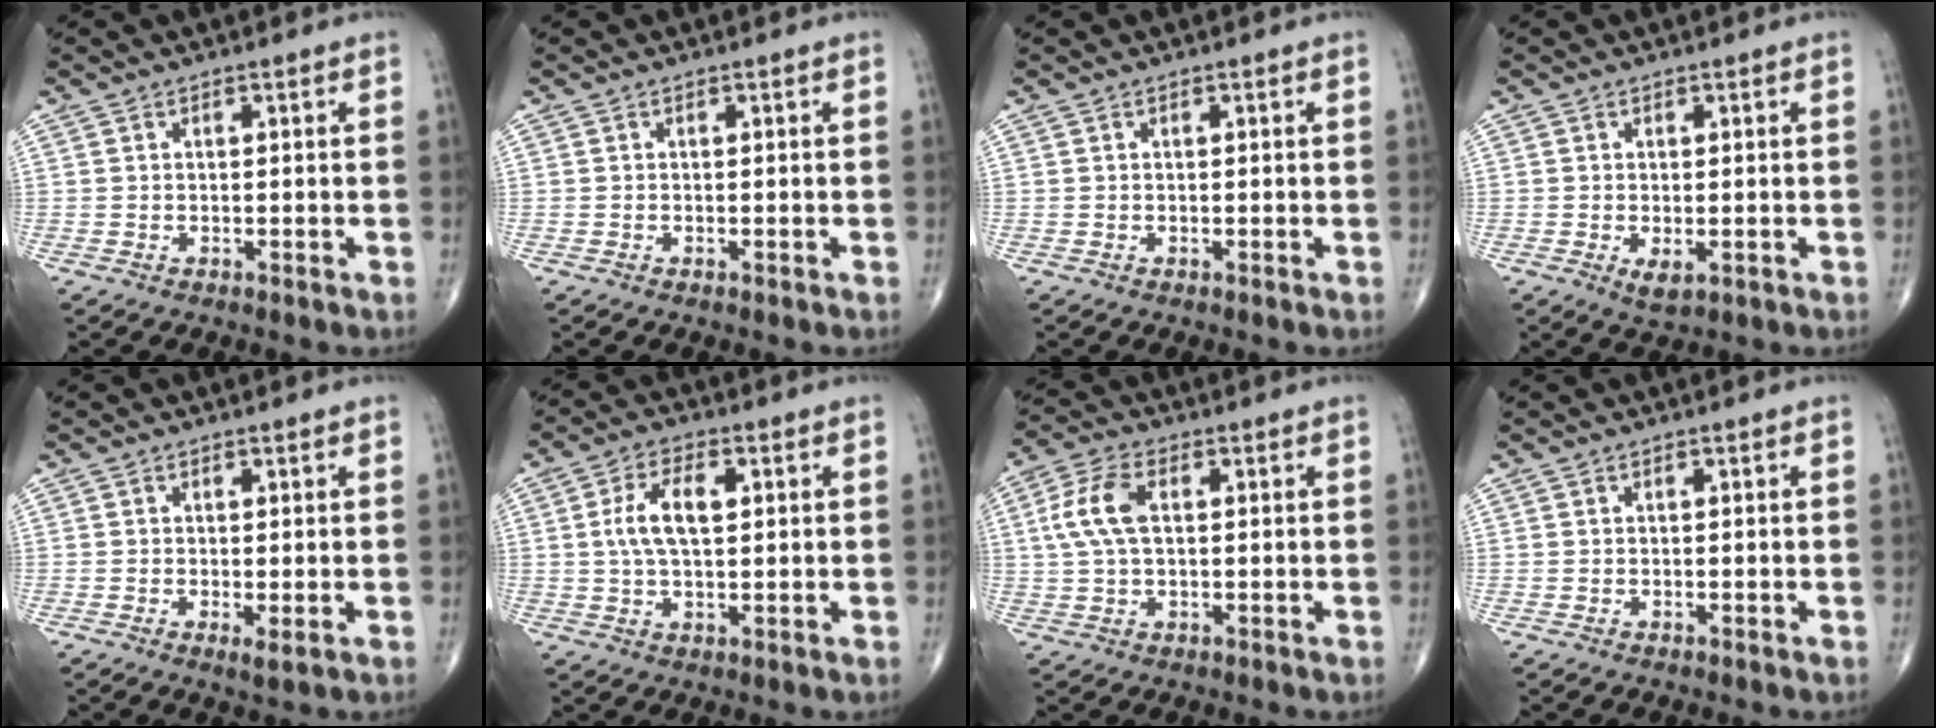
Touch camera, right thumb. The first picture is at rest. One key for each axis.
{"total": 0.0}
{"total": 0.0}
{"total": 2.6, "fx": -0.8, "fy": 1.2, "fz": 2.2, "tx": -0.035, "ty": -0.006, "tz": -0.008}
{"total": 1.6, "fx": -0.3, "fy": 0.3, "fz": 1.5, "tx": -0.031, "ty": -0.008, "tz": -0.007}
{"total": 8.2, "fx": 1.4, "fy": 4.1, "fz": 7.0, "tx": -0.136, "ty": 0.009, "tz": 0.025}
{"total": 6.6, "fx": 1.2, "fy": 3.4, "fz": 5.5, "tx": -0.130, "ty": 0.014, "tz": 0.022}
{"total": 0.0}